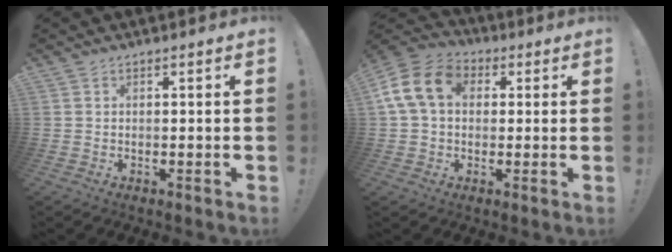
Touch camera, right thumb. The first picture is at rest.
{"total": 14.3, "force": [3.2, 10.6, 8.9], "torque": [-0.157, 0.011, 0.067]}